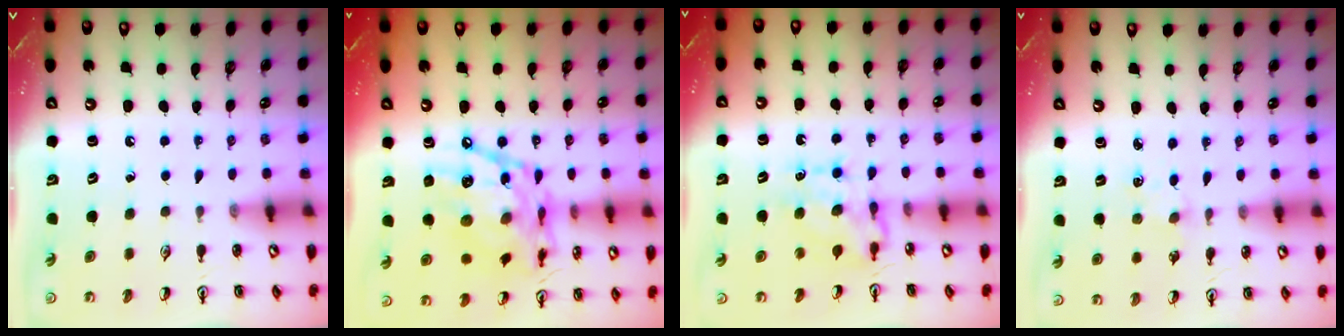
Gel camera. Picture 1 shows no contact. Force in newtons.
{"total": 18.0, "press": 17.9, "slide": 1.5}
{"total": 7.5, "press": 7.4, "slide": 0.7}
{"total": 1.3, "press": 1.3, "slide": 0.2}